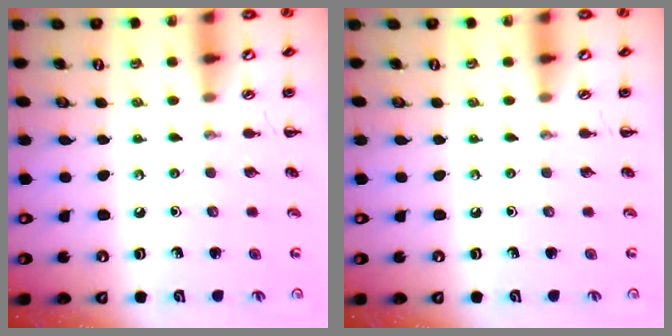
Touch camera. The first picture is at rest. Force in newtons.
{"total": 0.0}